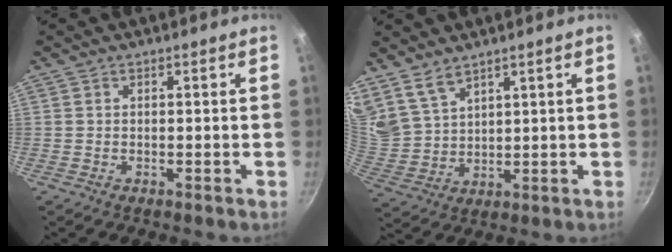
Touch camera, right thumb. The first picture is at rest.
{"total": 8.1, "force": [6.3, 3.8, 3.4], "torque": [-0.055, -0.030, 0.144]}